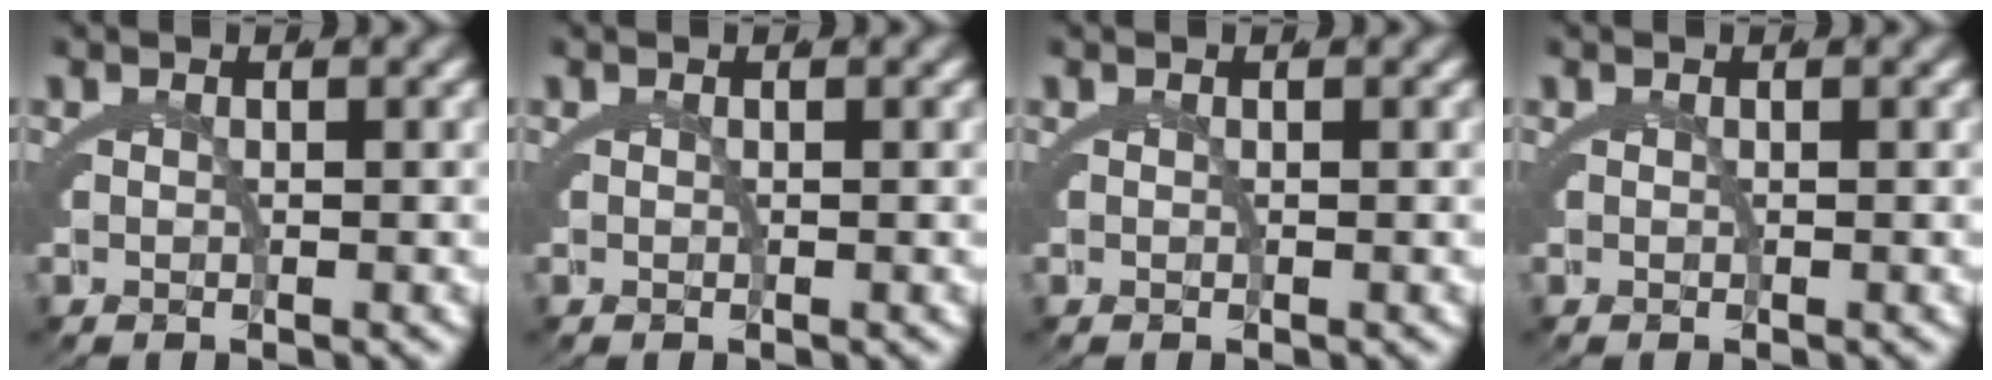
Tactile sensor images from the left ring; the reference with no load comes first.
{"total": 0.0}
{"total": 0.0}
{"total": 0.0}